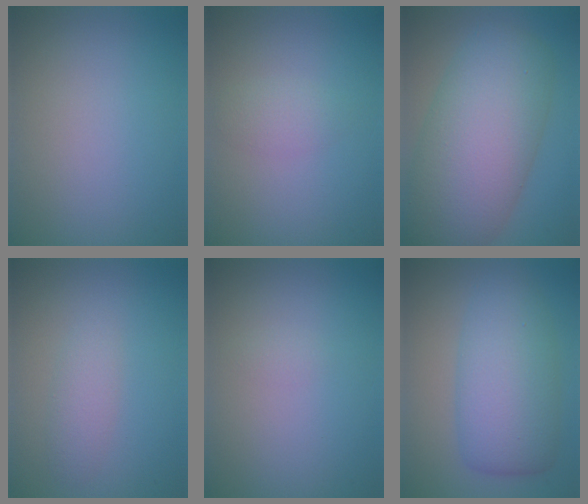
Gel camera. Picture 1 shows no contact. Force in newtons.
{"total": 1.5, "press": 1.5, "slide": 0.0}
{"total": 11.3, "press": 11.3, "slide": 0.9}
{"total": 1.7, "press": 1.7, "slide": 0.1}
{"total": 0.5, "press": 0.5, "slide": 0.1}
{"total": 6.8, "press": 6.8, "slide": 0.2}